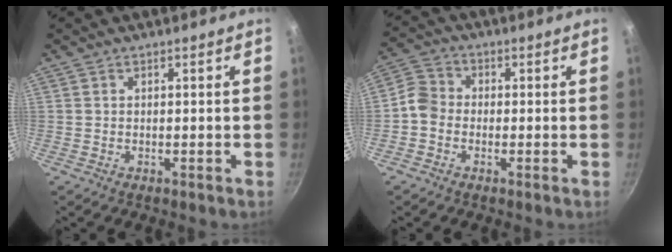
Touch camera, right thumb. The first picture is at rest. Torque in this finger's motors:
{"motor_torque": [0.07, 0.05, 0.74, 0.33, 0.03]}